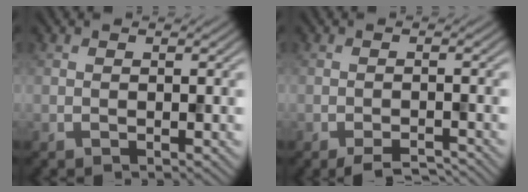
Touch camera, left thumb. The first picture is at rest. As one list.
[{"total": 2.8, "force": [-2.3, 0.5, 1.5], "torque": [-0.024, 0.001, -0.038]}]